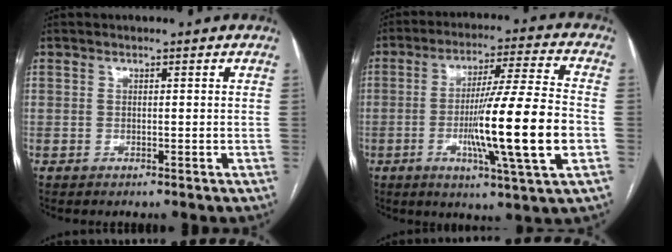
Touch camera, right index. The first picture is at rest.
{"total": 16.8, "force": [-3.6, -0.5, 16.4], "torque": [-0.280, -0.014, -0.064]}